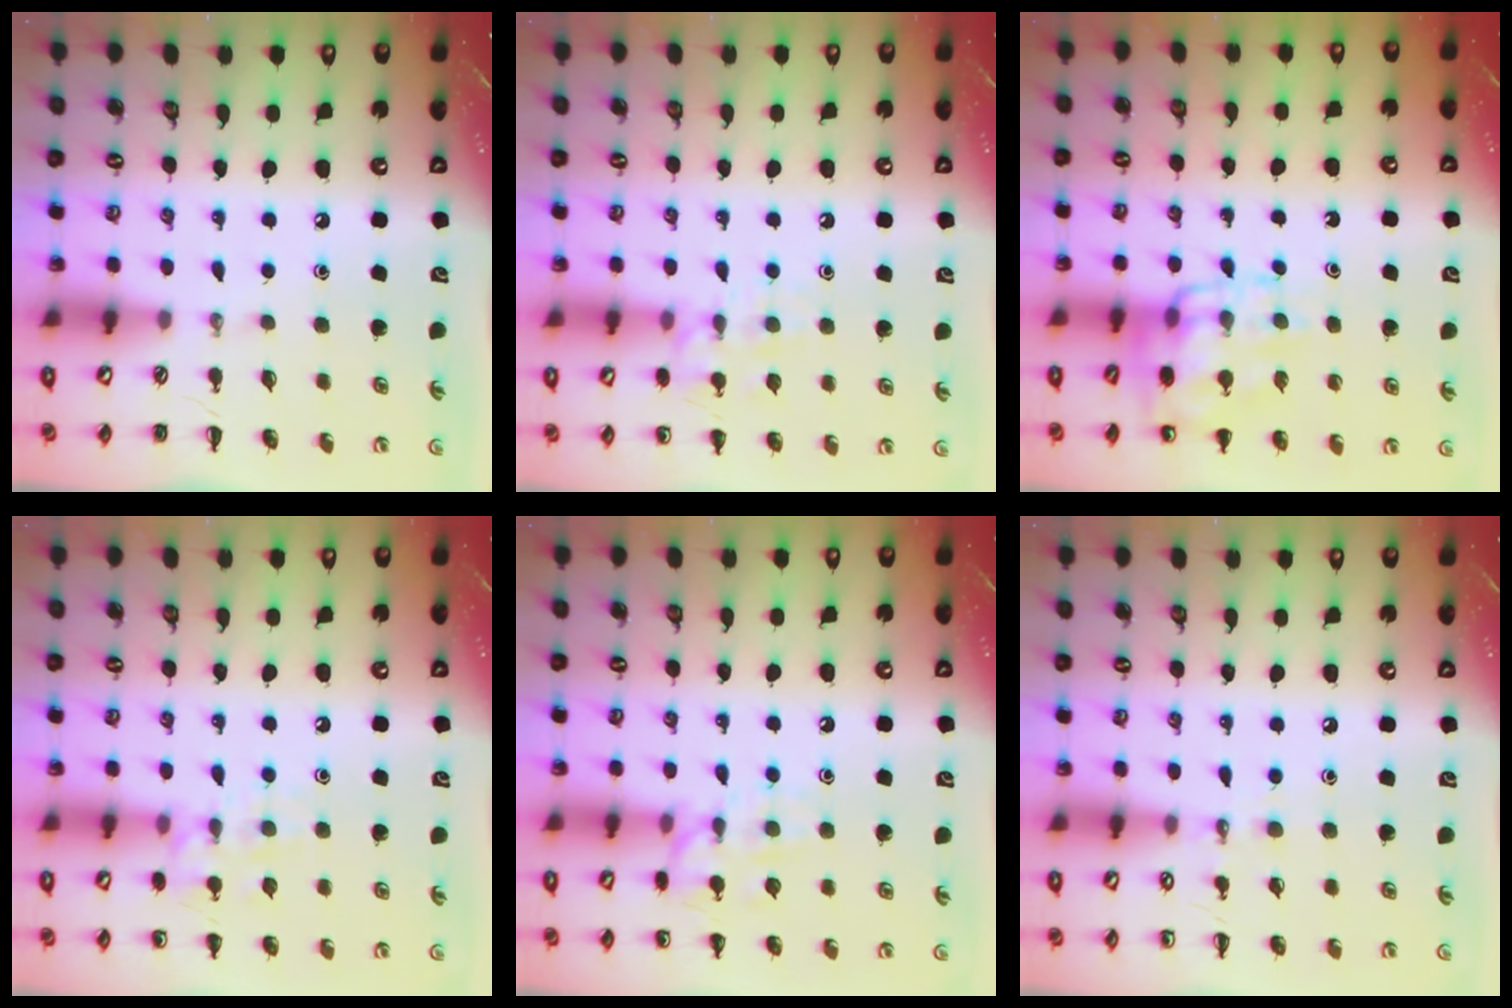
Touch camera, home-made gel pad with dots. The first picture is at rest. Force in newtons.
{"total": 10.0, "press": 9.9, "slide": 1.0}
{"total": 12.5, "press": 12.3, "slide": 2.5}
{"total": 10.0, "press": 9.9, "slide": 1.0}
{"total": 11.0, "press": 10.9, "slide": 0.5}
{"total": 5.4, "press": 5.2, "slide": 1.5}